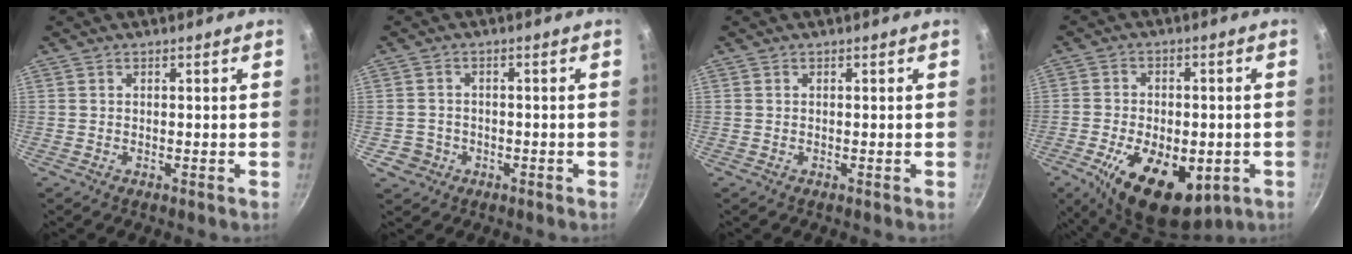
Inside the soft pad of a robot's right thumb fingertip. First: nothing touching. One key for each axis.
{"total": 3.5, "fx": -1.2, "fy": 3.3, "fz": 0.6, "tx": -0.002, "ty": 0.021, "tz": -0.011}
{"total": 0.0}
{"total": 17.3, "fx": -6.2, "fy": 9.7, "fz": 12.9, "tx": -0.199, "ty": 0.000, "tz": -0.086}